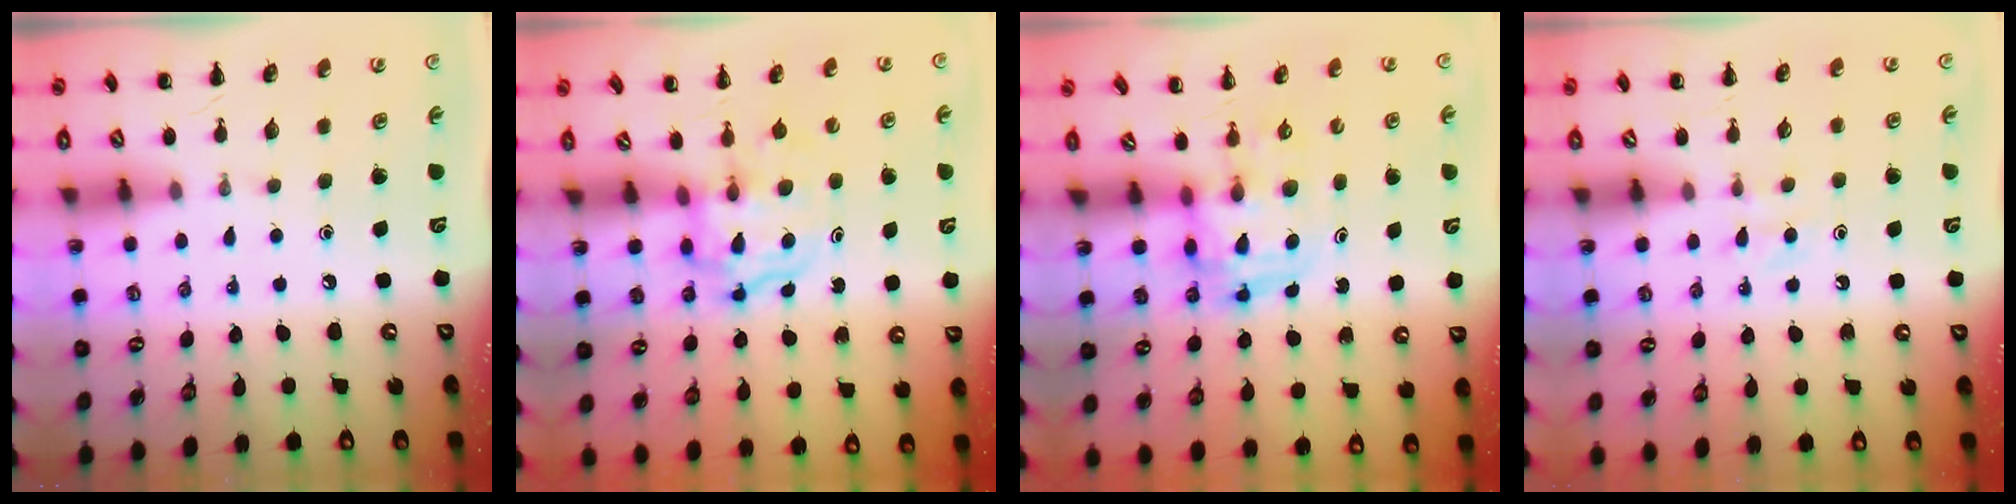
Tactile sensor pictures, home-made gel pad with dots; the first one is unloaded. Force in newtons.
{"total": 3.4, "press": 3.4, "slide": 0.3}
{"total": 3.7, "press": 3.7, "slide": 0.7}
{"total": 3.4, "press": 3.2, "slide": 1.2}